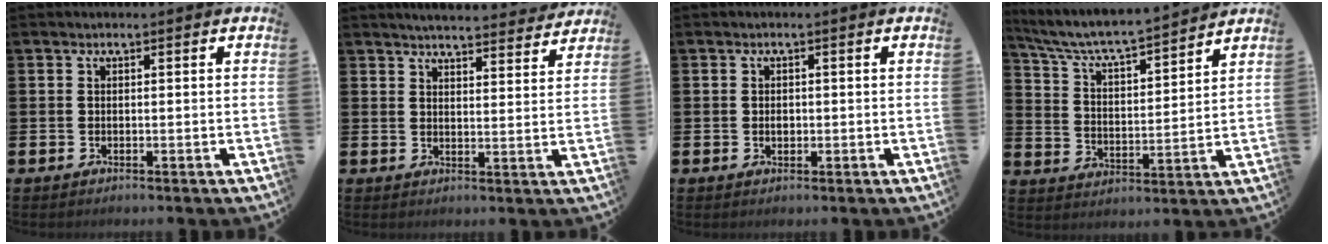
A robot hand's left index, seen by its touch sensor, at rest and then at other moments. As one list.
[{"total": 4.8, "force": [4.8, 0.3, 0.5], "torque": [-0.011, -0.032, 0.084]}, {"total": 1.2, "force": [-0.1, 0.9, 0.8], "torque": [-0.004, 0.002, -0.006]}, {"total": 6.5, "force": [6.2, 0.4, 1.9], "torque": [-0.070, -0.050, 0.103]}]